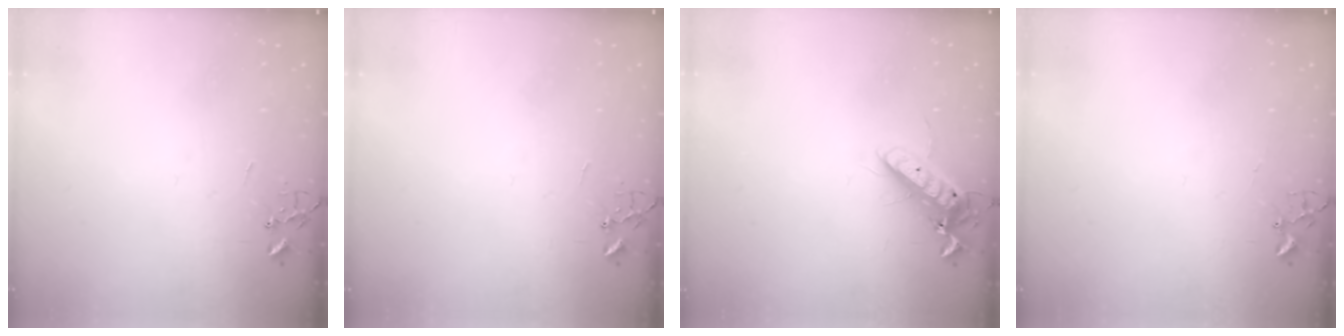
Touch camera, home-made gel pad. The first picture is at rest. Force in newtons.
{"total": 0.0}
{"total": 12.2, "press": 12.1, "slide": 1.7}
{"total": 1.7, "press": 1.6, "slide": 0.2}